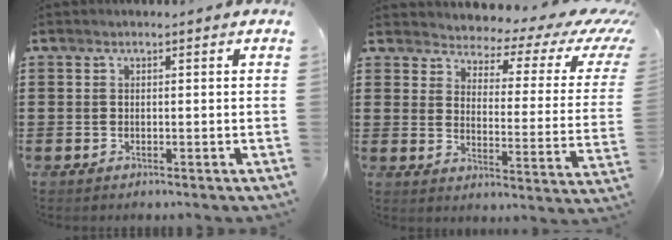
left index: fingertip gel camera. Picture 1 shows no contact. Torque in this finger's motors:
{"motor_torque": [2.14, 0.00, 1.05, 0.07]}